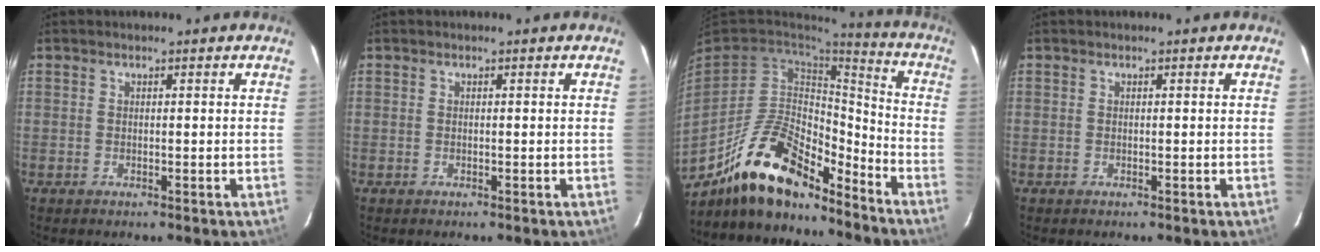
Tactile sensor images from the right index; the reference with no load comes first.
{"total": 0.0}
{"total": 18.8, "force": [-13.7, 7.0, 10.8], "torque": [-0.216, 0.007, -0.243]}
{"total": 0.0}